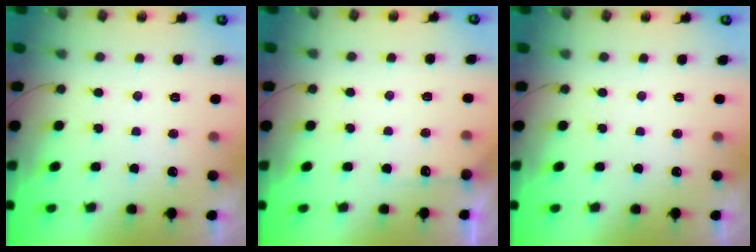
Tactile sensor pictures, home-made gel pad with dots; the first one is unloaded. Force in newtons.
{"total": 4.3, "press": 4.3, "slide": 0.5}
{"total": 0.0}